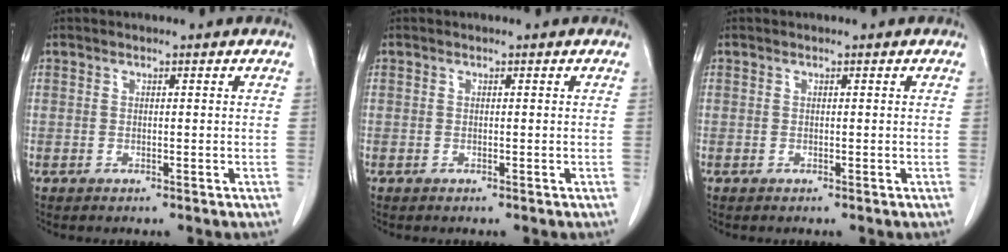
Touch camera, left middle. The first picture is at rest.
{"total": 0.0}
{"total": 0.0}